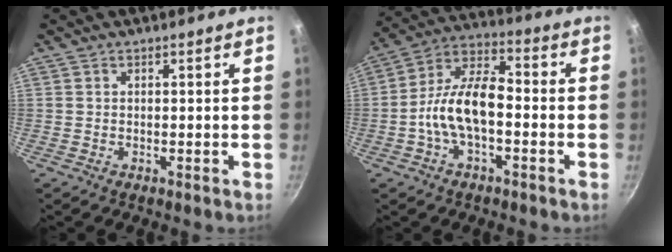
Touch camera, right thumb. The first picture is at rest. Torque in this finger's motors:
{"motor_torque": [-0.29, 0.63, 1.37, -0.41, 0.12]}